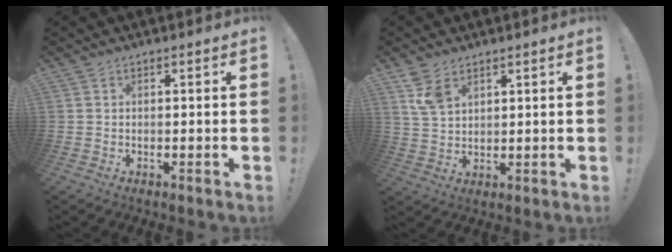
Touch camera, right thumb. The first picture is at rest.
{"total": 6.2, "force": [3.8, 3.4, 3.5], "torque": [-0.066, -0.014, 0.074]}